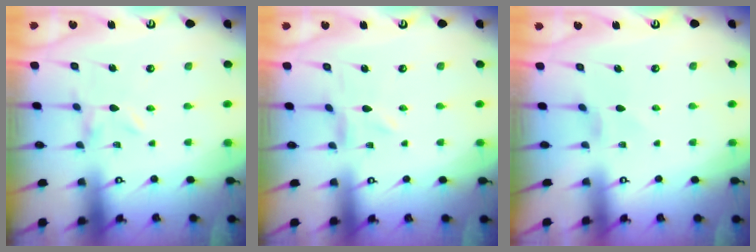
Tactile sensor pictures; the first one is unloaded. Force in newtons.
{"total": 0.5, "press": 0.5, "slide": 0.2}
{"total": 2.5, "press": 2.5, "slide": 0.5}